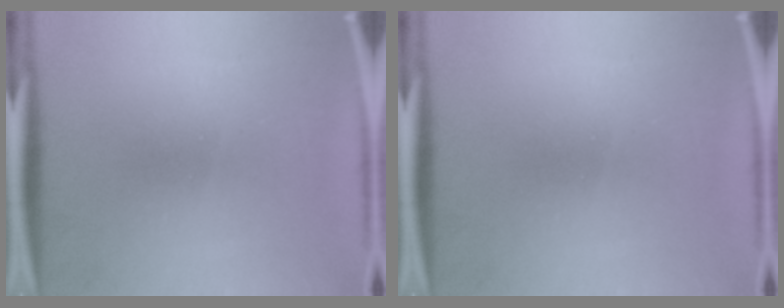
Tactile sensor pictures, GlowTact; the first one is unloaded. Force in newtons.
{"total": 0.0}